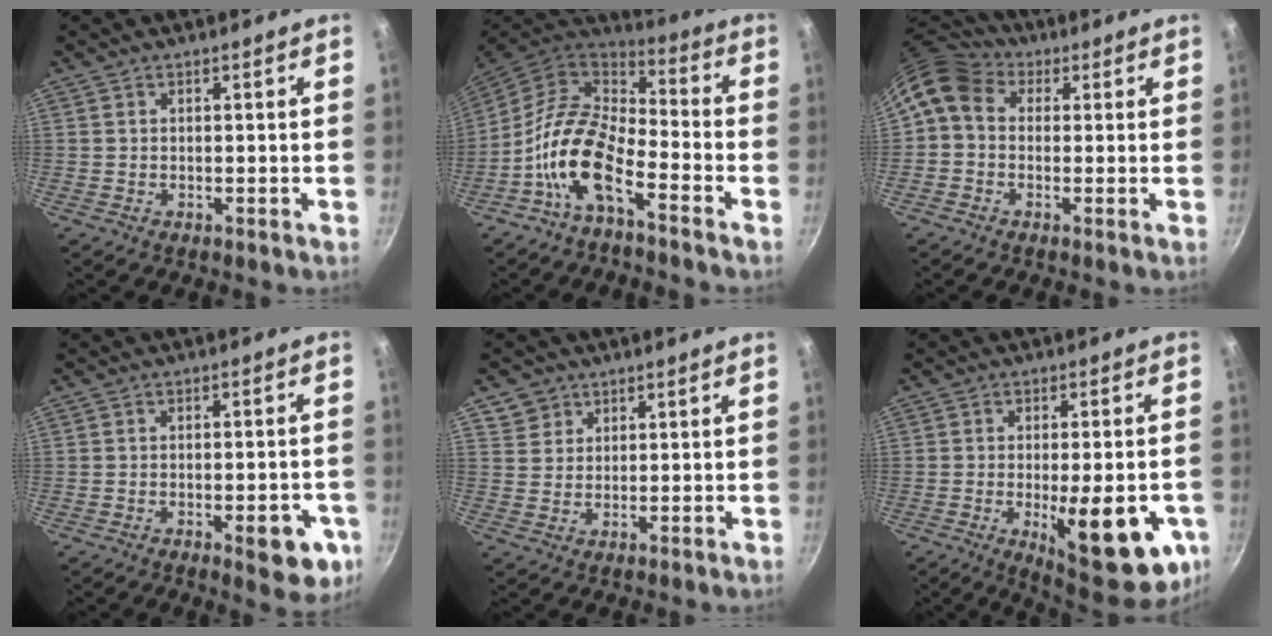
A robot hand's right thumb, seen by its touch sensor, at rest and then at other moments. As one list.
[{"total": 13.9, "force": [-6.3, 6.5, 10.6], "torque": [-0.194, 0.061, -0.137]}, {"total": 8.9, "force": [1.6, 7.0, 5.2], "torque": [-0.090, 0.023, 0.008]}, {"total": 9.2, "force": [-3.5, 3.8, 7.7], "torque": [-0.068, 0.016, -0.040]}, {"total": 4.1, "force": [2.2, 3.4, 0.3], "torque": [0.022, 0.006, 0.040]}, {"total": 19.5, "force": [-5.9, 6.7, 17.3], "torque": [-0.195, -0.003, -0.068]}]